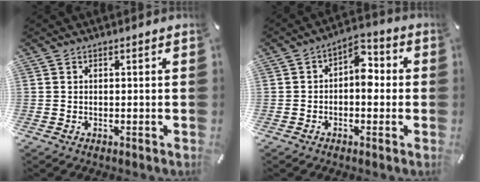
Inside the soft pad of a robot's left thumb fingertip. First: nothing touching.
{"total": 7.2, "force": [0.1, 4.5, 5.6], "torque": [-0.073, 0.000, -0.005]}